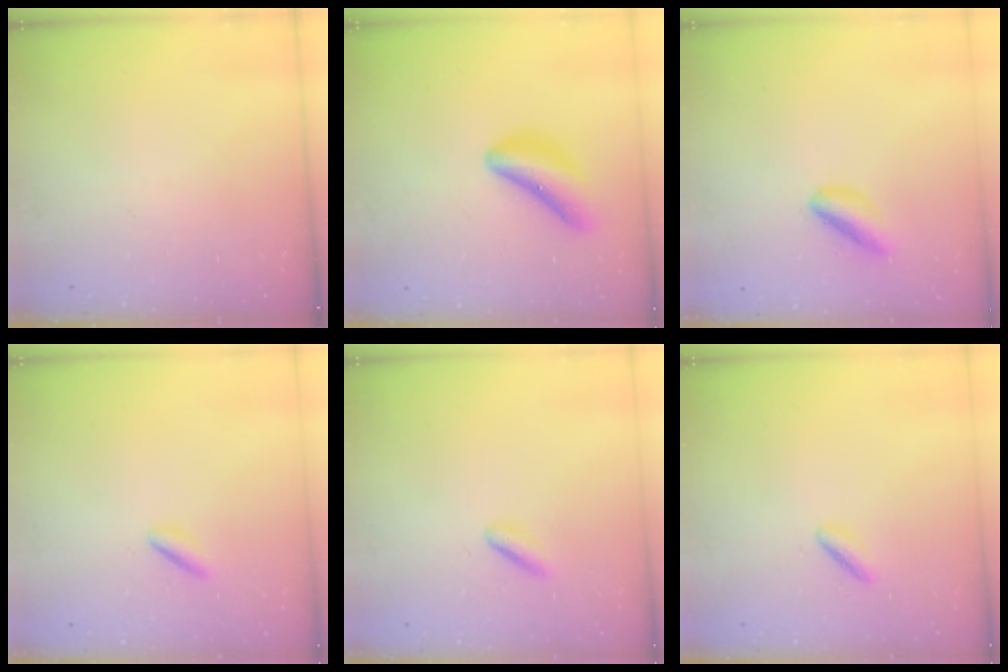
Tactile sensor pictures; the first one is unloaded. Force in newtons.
{"total": 11.4, "press": 11.4, "slide": 0.6}
{"total": 5.2, "press": 5.1, "slide": 1.1}
{"total": 2.7, "press": 2.5, "slide": 0.9}
{"total": 2.7, "press": 2.6, "slide": 0.7}
{"total": 3.0, "press": 2.9, "slide": 0.8}